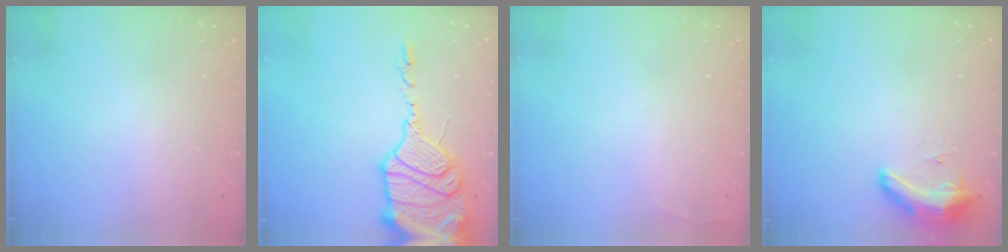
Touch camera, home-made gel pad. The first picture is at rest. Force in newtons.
{"total": 20.5, "press": 19.8, "slide": 5.4}
{"total": 2.7, "press": 2.6, "slide": 1.0}
{"total": 16.9, "press": 11.4, "slide": 12.5}